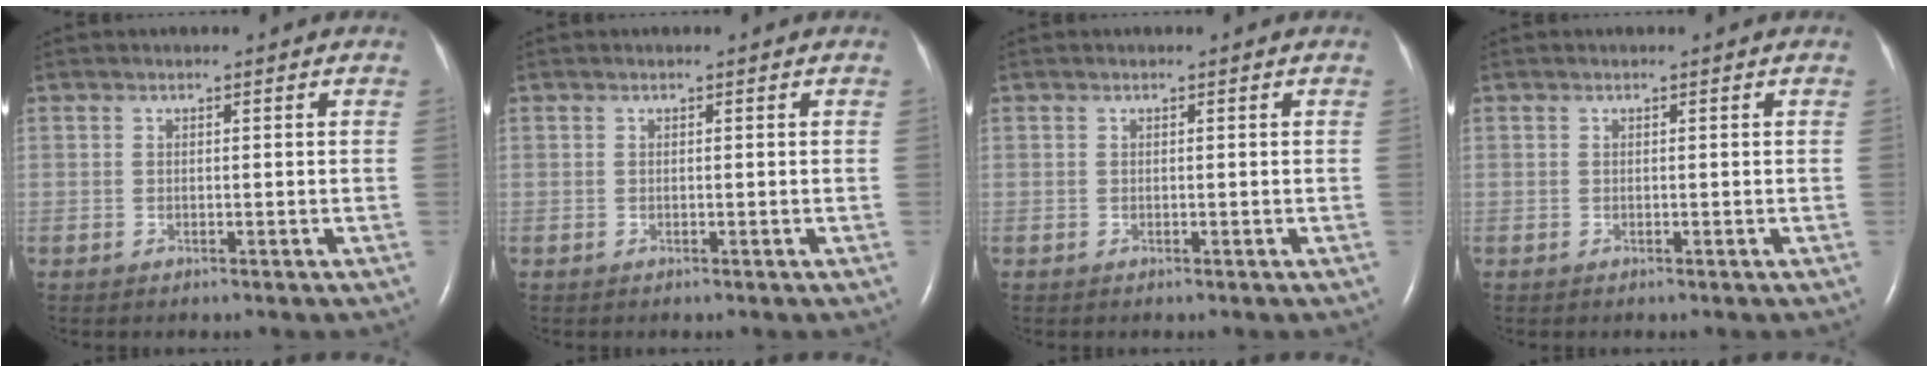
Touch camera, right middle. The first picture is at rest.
{"total": 0.0}
{"total": 0.0}
{"total": 0.0}